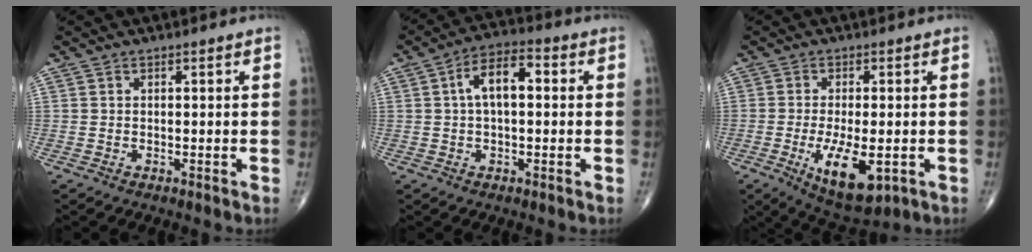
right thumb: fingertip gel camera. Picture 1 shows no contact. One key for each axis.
{"total": 8.4, "fx": 1.2, "fy": 4.2, "fz": 7.2, "tx": -0.120, "ty": 0.026, "tz": 0.011}
{"total": 11.0, "fx": -3.2, "fy": 4.6, "fz": 9.5, "tx": -0.154, "ty": -0.015, "tz": -0.041}